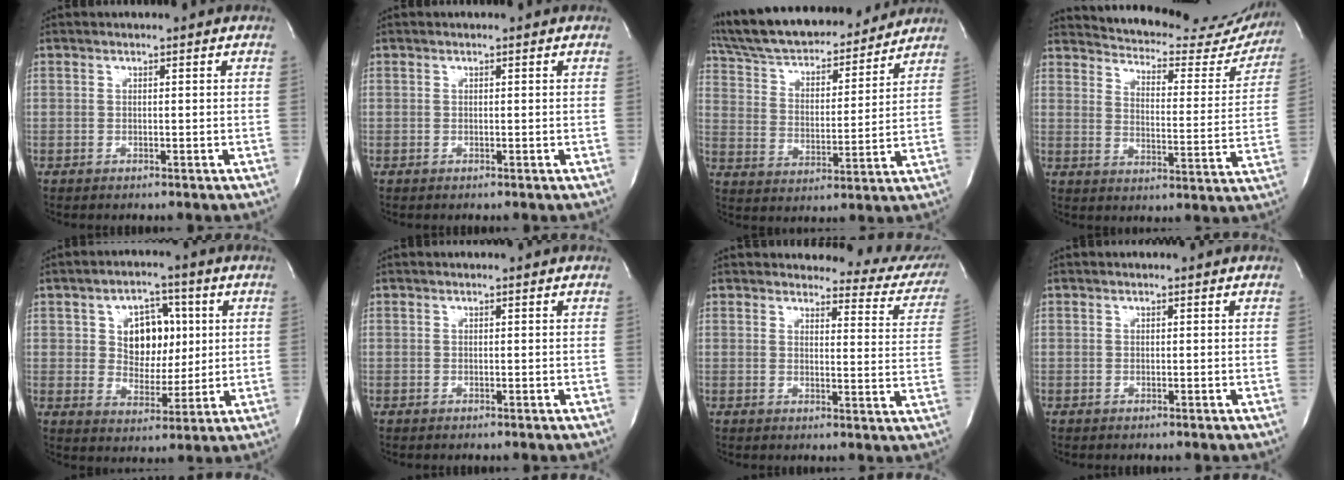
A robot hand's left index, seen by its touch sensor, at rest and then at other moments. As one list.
[{"total": 0.0}, {"total": 21.9, "force": [19.7, 5.3, 7.9], "torque": [-0.149, 0.015, 0.304]}, {"total": 22.2, "force": [20.7, 5.8, 5.4], "torque": [-0.076, -0.065, 0.243]}, {"total": 8.3, "force": [1.9, 6.0, 5.4], "torque": [-0.083, 0.014, 0.035]}, {"total": 0.0}, {"total": 12.8, "force": [12.3, 3.0, 1.6], "torque": [0.019, -0.076, 0.101]}, {"total": 0.0}]